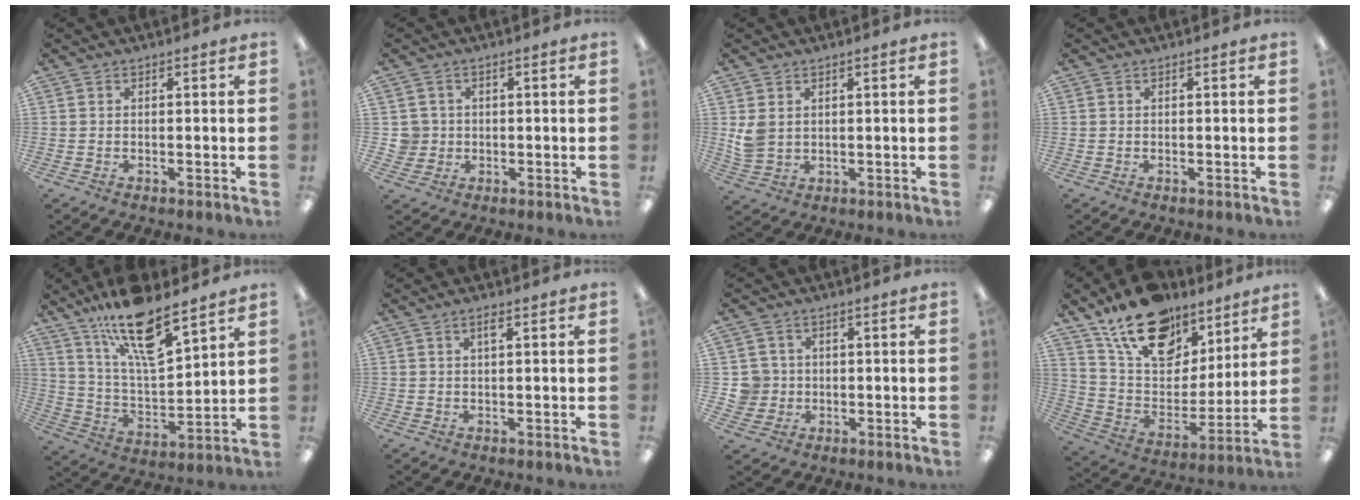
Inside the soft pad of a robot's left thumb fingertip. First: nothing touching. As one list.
[{"total": 4.0, "force": [0.5, 3.9, 0.4], "torque": [-0.010, 0.007, 0.009]}, {"total": 4.6, "force": [1.7, 3.4, 2.6], "torque": [-0.051, 0.004, 0.036]}, {"total": 0.0}, {"total": 17.8, "force": [12.7, 5.7, 11.1], "torque": [-0.196, -0.072, 0.216]}, {"total": 2.0, "force": [1.0, 0.5, 1.6], "torque": [-0.035, 0.004, 0.017]}, {"total": 5.1, "force": [0.3, 5.0, 0.7], "torque": [-0.019, 0.011, 0.008]}, {"total": 19.3, "force": [14.0, 10.2, 8.4], "torque": [-0.153, -0.080, 0.253]}]